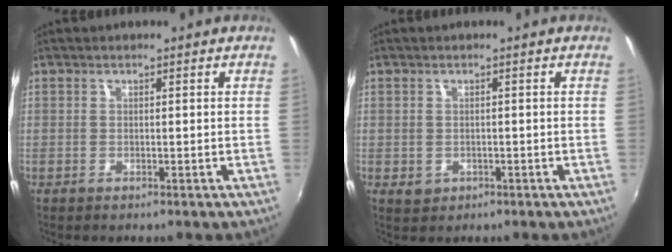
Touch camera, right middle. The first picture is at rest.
{"total": 1.9, "force": [-0.1, 1.7, 0.8], "torque": [-0.012, -0.002, 0.002]}